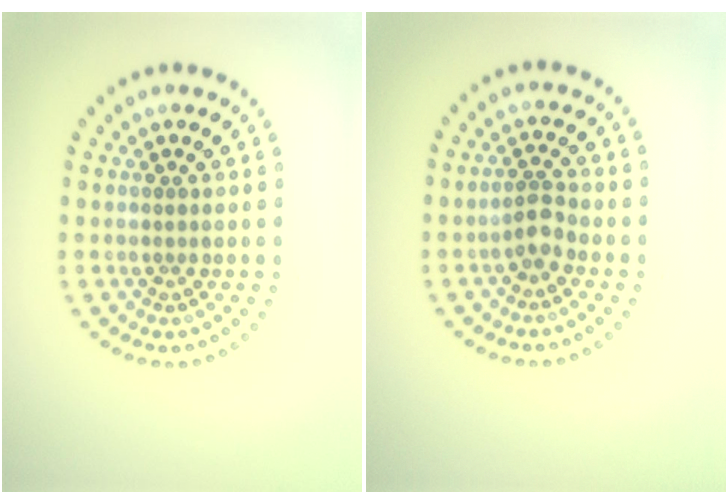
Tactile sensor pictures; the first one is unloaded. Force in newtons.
{"total": 1.8, "press": 1.6, "slide": 0.9}